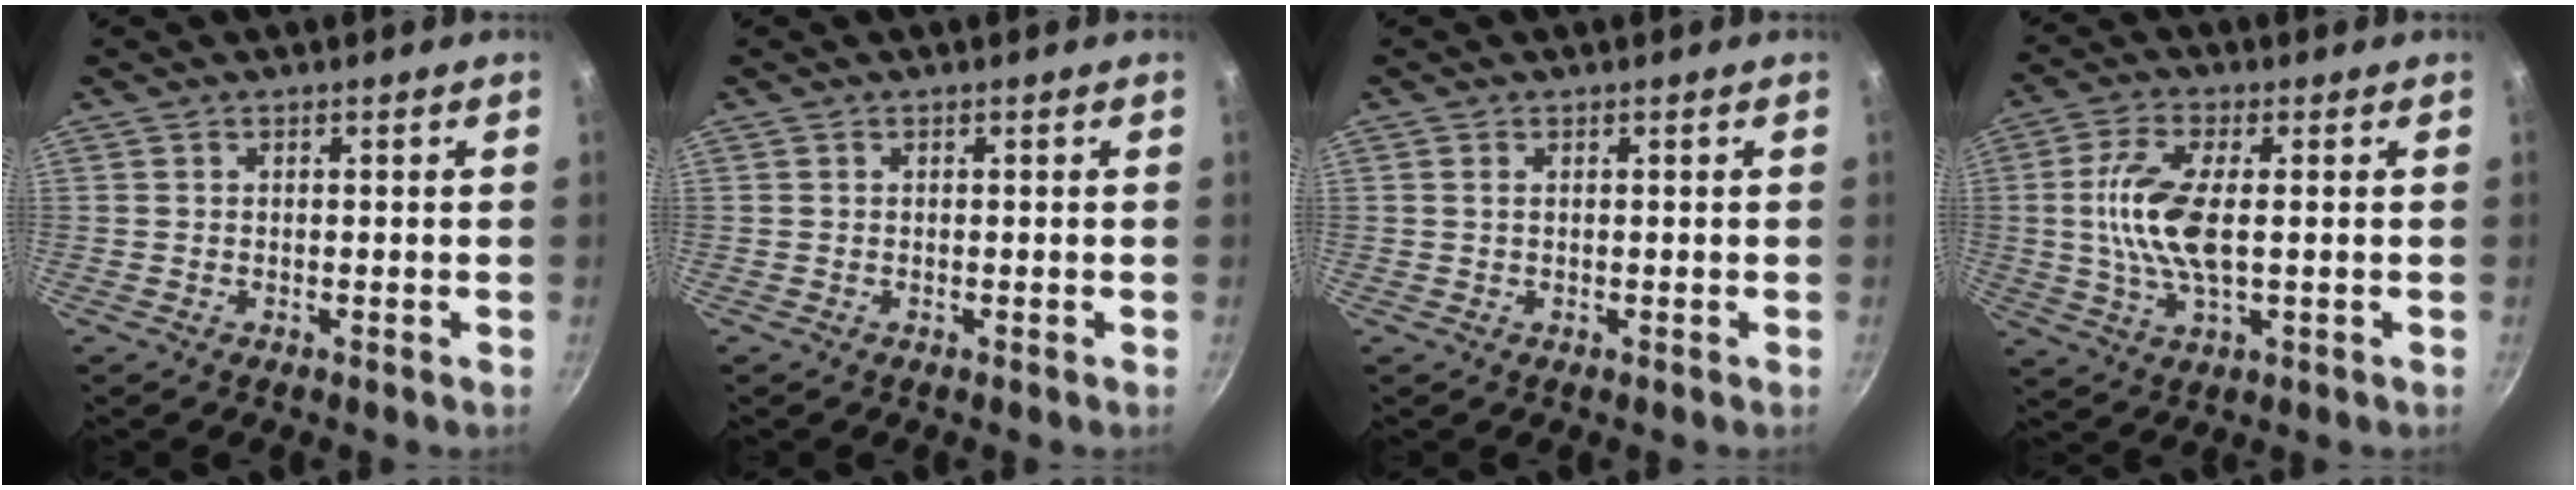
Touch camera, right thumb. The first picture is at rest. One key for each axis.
{"total": 0.0}
{"total": 0.9, "fx": 0.2, "fy": 0.5, "fz": 0.7, "tx": -0.015, "ty": 0.001, "tz": 0.004}
{"total": 11.1, "fx": 0.6, "fy": 4.5, "fz": 10.1, "tx": -0.210, "ty": 0.004, "tz": 0.007}